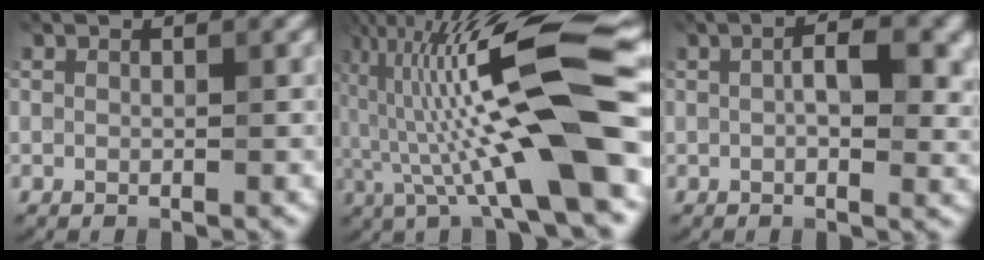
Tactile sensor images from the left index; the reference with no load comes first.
{"total": 13.6, "force": [0.0, 1.9, 13.5], "torque": [-0.239, 0.033, 0.002]}
{"total": 4.9, "force": [0.7, 2.3, 4.3], "torque": [-0.065, 0.006, 0.009]}